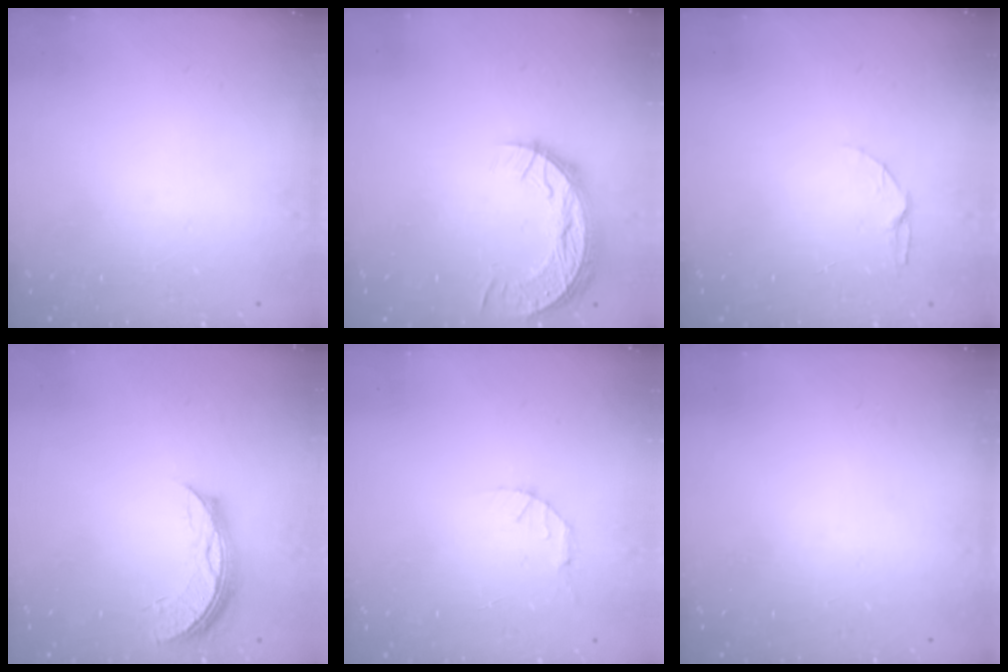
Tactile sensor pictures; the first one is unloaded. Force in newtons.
{"total": 9.9, "press": 9.9, "slide": 0.7}
{"total": 5.2, "press": 5.2, "slide": 0.6}
{"total": 8.8, "press": 8.7, "slide": 0.6}
{"total": 2.8, "press": 2.8, "slide": 0.4}
{"total": 0.0}